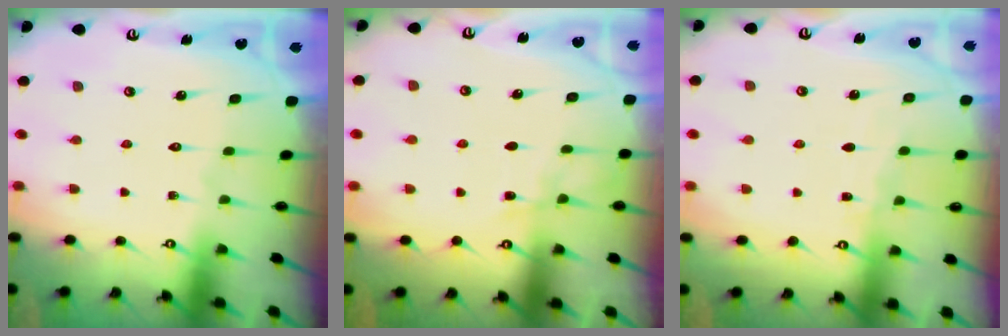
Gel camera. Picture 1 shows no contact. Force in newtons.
{"total": 3.9, "press": 3.9, "slide": 0.5}
{"total": 4.0, "press": 4.0, "slide": 0.5}